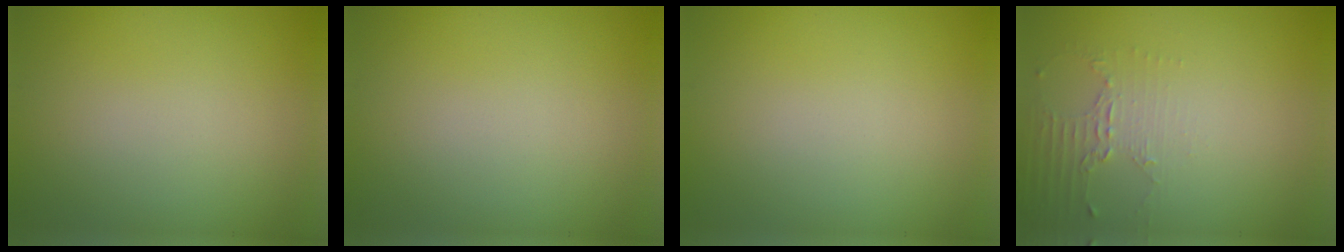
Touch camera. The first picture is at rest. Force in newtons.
{"total": 0.0}
{"total": 0.0}
{"total": 2.1, "press": 1.5, "slide": 1.5}